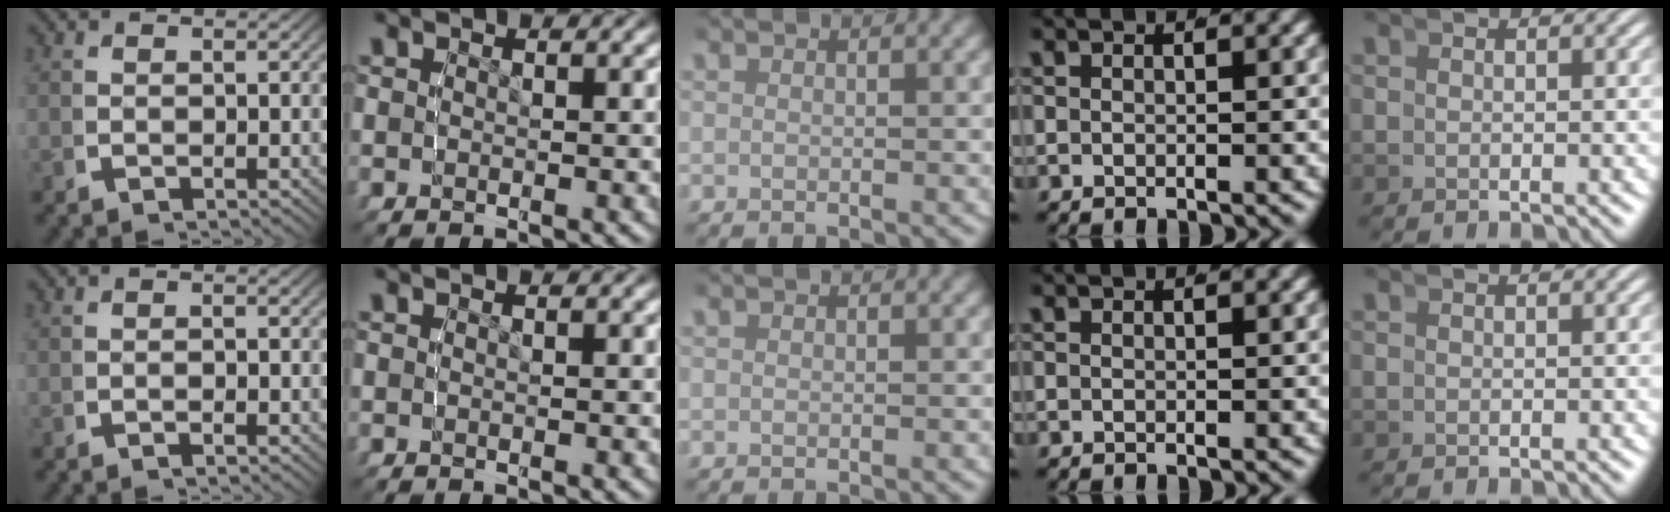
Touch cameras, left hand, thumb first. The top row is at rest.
{"thumb": {"total": 0.7, "force": [-0.2, 0.3, 0.5], "torque": [-0.009, 0.003, -0.008]}}